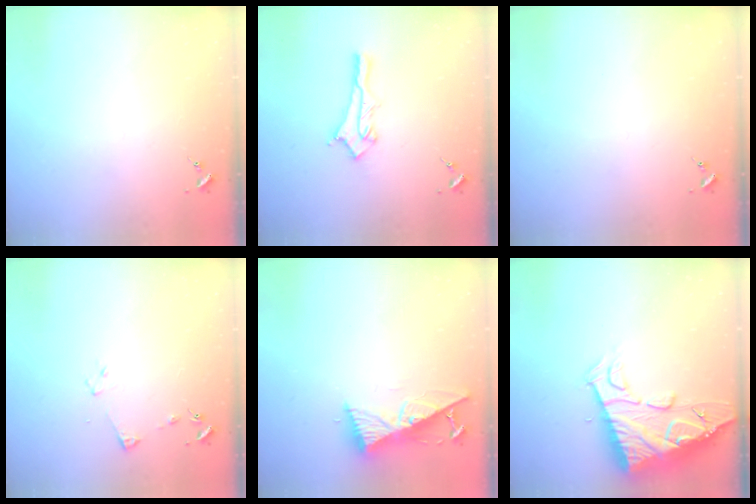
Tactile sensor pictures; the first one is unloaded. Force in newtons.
{"total": 12.5, "press": 12.5, "slide": 1.2}
{"total": 0.0}
{"total": 4.5, "press": 4.5, "slide": 0.6}
{"total": 10.6, "press": 10.5, "slide": 1.2}
{"total": 15.0, "press": 14.9, "slide": 1.4}